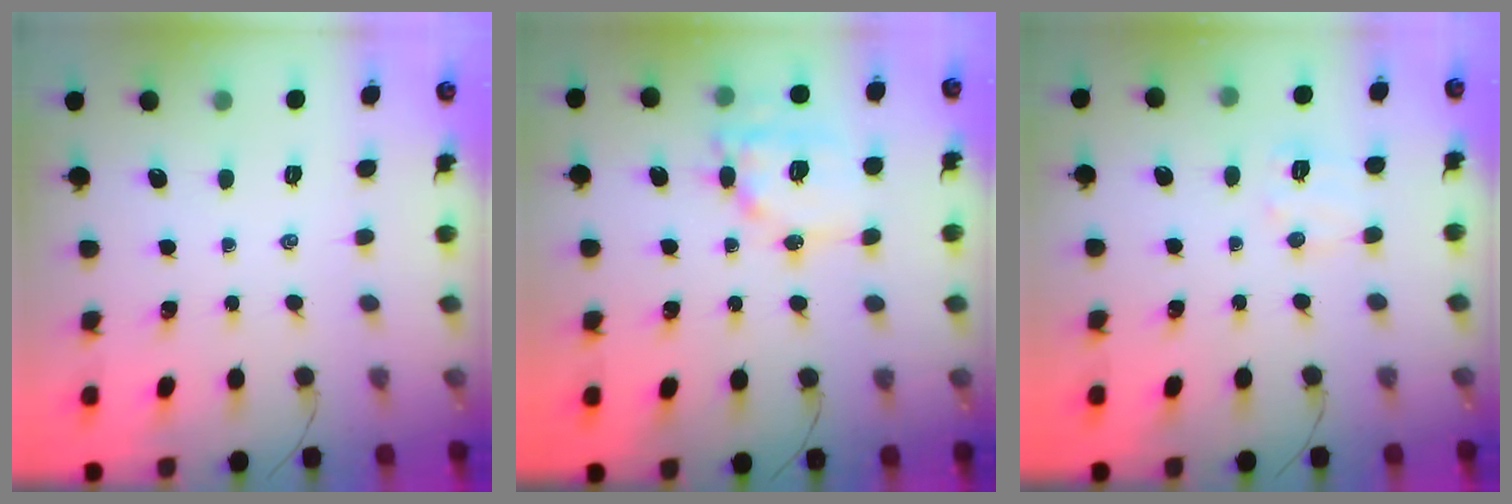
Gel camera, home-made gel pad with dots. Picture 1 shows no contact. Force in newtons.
{"total": 13.4, "press": 13.3, "slide": 1.9}
{"total": 5.6, "press": 5.5, "slide": 1.1}